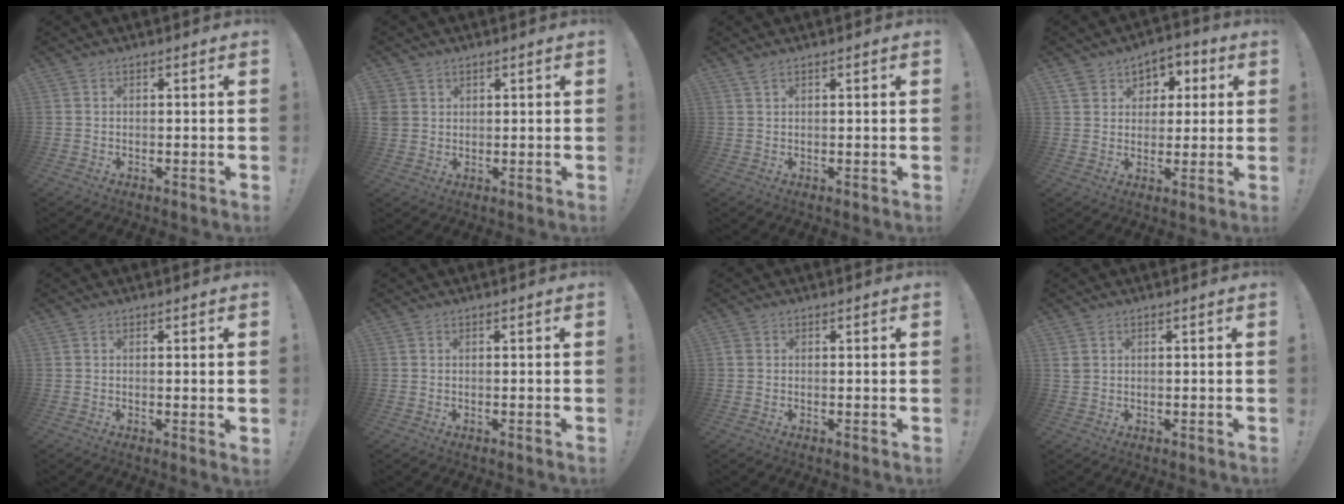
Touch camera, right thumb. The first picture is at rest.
{"total": 3.6, "force": [1.7, 3.1, 0.7], "torque": [-0.015, -0.004, 0.034]}
{"total": 1.2, "force": [0.9, 0.3, 0.7], "torque": [-0.015, 0.001, 0.017]}
{"total": 6.9, "force": [2.5, 6.2, 1.7], "torque": [-0.026, -0.009, 0.051]}
{"total": 1.6, "force": [0.4, -0.3, 1.5], "torque": [-0.023, -0.003, 0.005]}
{"total": 0.0}
{"total": 1.2, "force": [0.2, 1.0, 0.6], "torque": [-0.015, 0.005, 0.006]}
{"total": 1.5, "force": [0.6, 1.1, 0.8], "torque": [-0.008, 0.000, 0.011]}